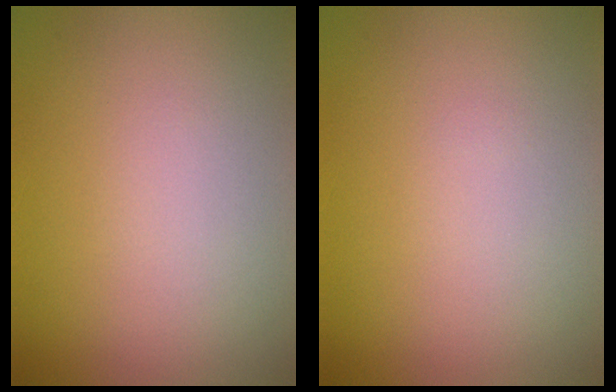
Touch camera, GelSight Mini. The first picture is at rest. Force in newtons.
{"total": 0.0}